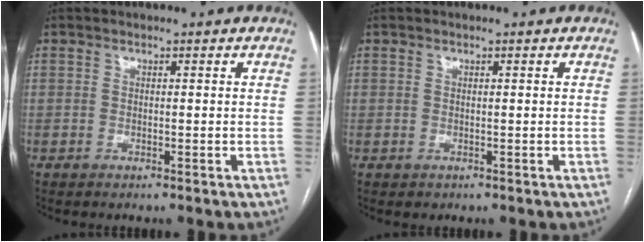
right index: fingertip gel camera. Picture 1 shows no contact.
{"total": 0.6, "force": [0.0, 0.6, 0.1], "torque": [0.003, 0.003, 0.000]}